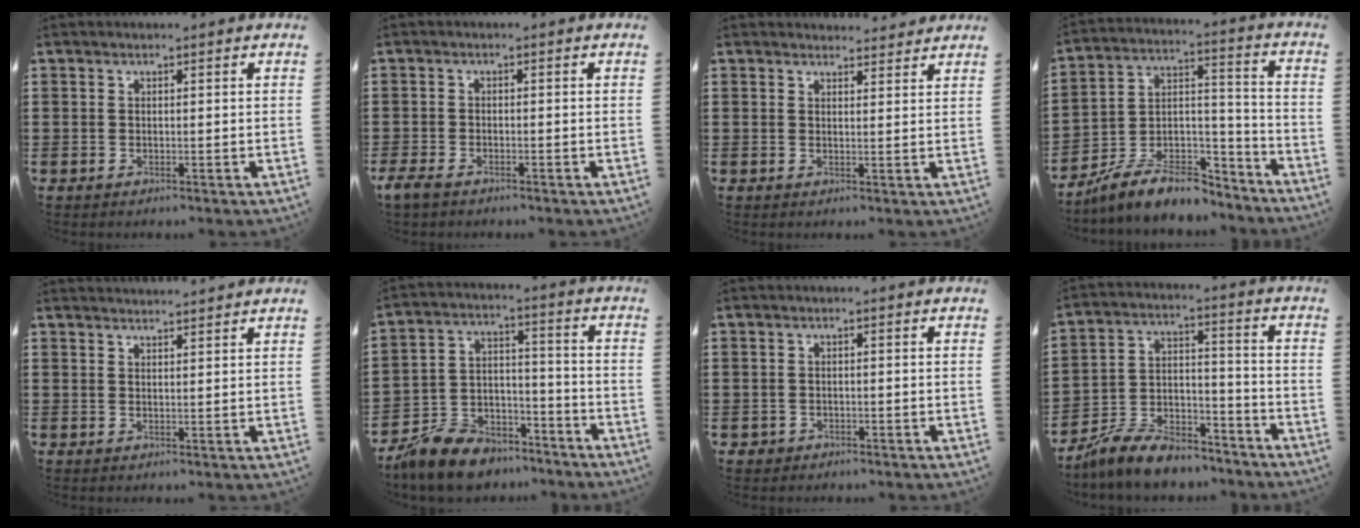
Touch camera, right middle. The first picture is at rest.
{"total": 2.0, "force": [-1.6, 0.7, 1.0], "torque": [-0.041, -0.004, -0.038]}
{"total": 2.2, "force": [2.2, 0.2, 0.0], "torque": [0.003, -0.003, 0.040]}
{"total": 8.5, "force": [-7.1, 3.2, 3.4], "torque": [-0.066, 0.019, -0.137]}
{"total": 1.8, "force": [1.8, -0.3, 0.1], "torque": [-0.005, 0.001, 0.035]}
{"total": 9.8, "force": [-8.9, 3.5, 2.2], "torque": [-0.053, 0.033, -0.176]}
{"total": 0.9, "force": [-0.7, 0.5, 0.0], "torque": [-0.002, 0.002, -0.017]}
{"total": 9.0, "force": [-8.2, 2.5, 2.8], "torque": [-0.058, 0.025, -0.161]}